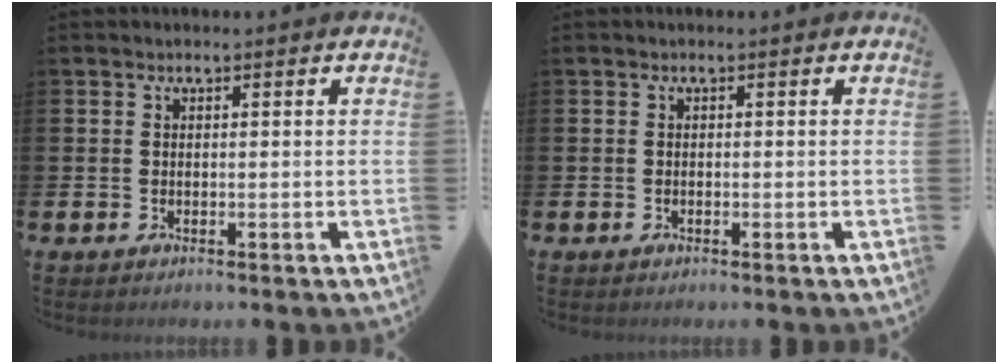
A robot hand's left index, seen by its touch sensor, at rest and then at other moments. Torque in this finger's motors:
{"motor_torque": [-0.28, 0.13, -0.08, -0.01]}